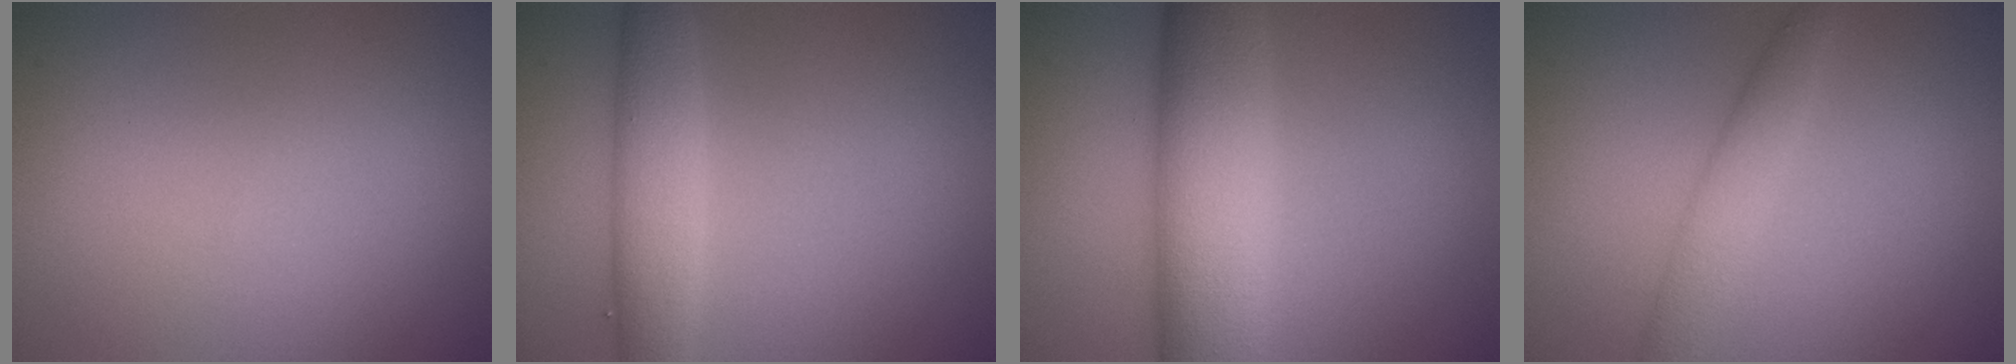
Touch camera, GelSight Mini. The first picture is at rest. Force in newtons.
{"total": 3.9, "press": 3.9, "slide": 0.1}
{"total": 9.4, "press": 9.4, "slide": 0.3}
{"total": 2.7, "press": 2.7, "slide": 0.0}